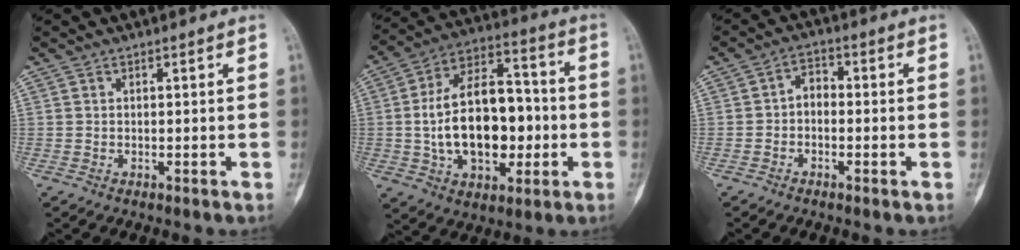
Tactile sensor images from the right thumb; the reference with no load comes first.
{"total": 21.7, "force": [-2.8, 13.0, 17.1], "torque": [-0.258, 0.037, -0.040]}
{"total": 3.3, "force": [-0.7, 2.3, 2.3], "torque": [-0.023, 0.017, -0.026]}